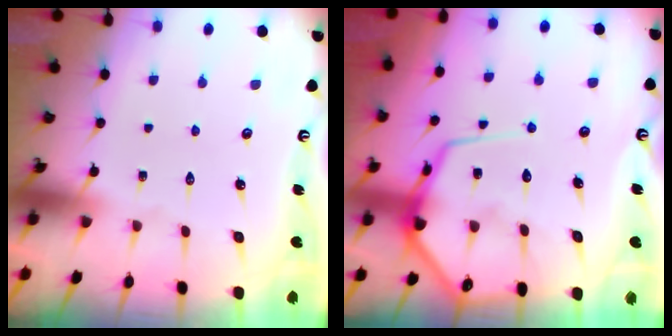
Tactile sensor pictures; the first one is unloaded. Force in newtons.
{"total": 13.1, "press": 13.0, "slide": 1.3}